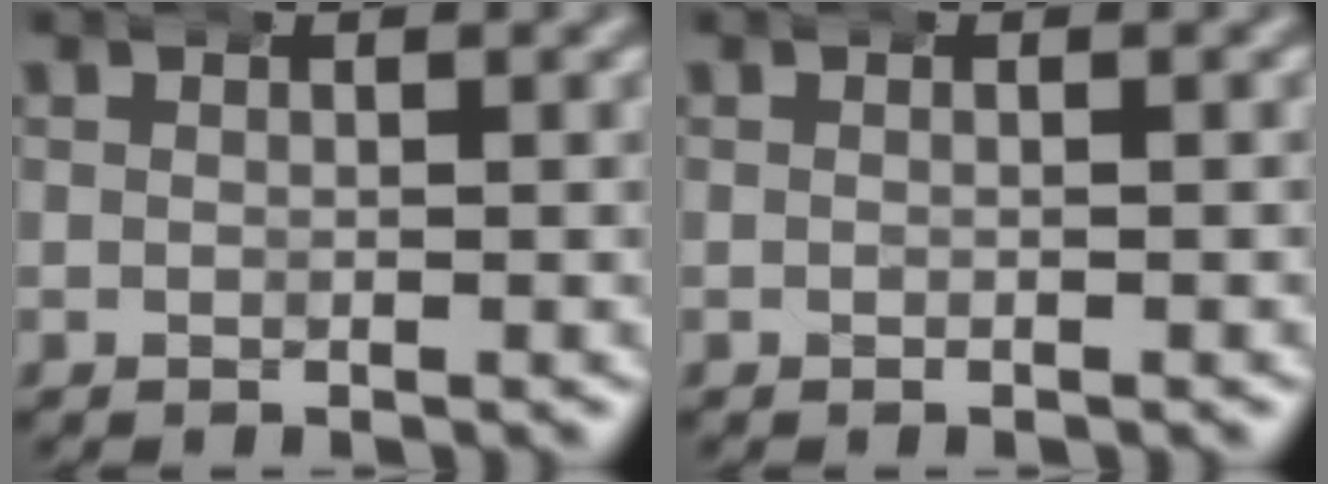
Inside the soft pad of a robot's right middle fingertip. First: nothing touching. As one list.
[{"total": 0.0}]